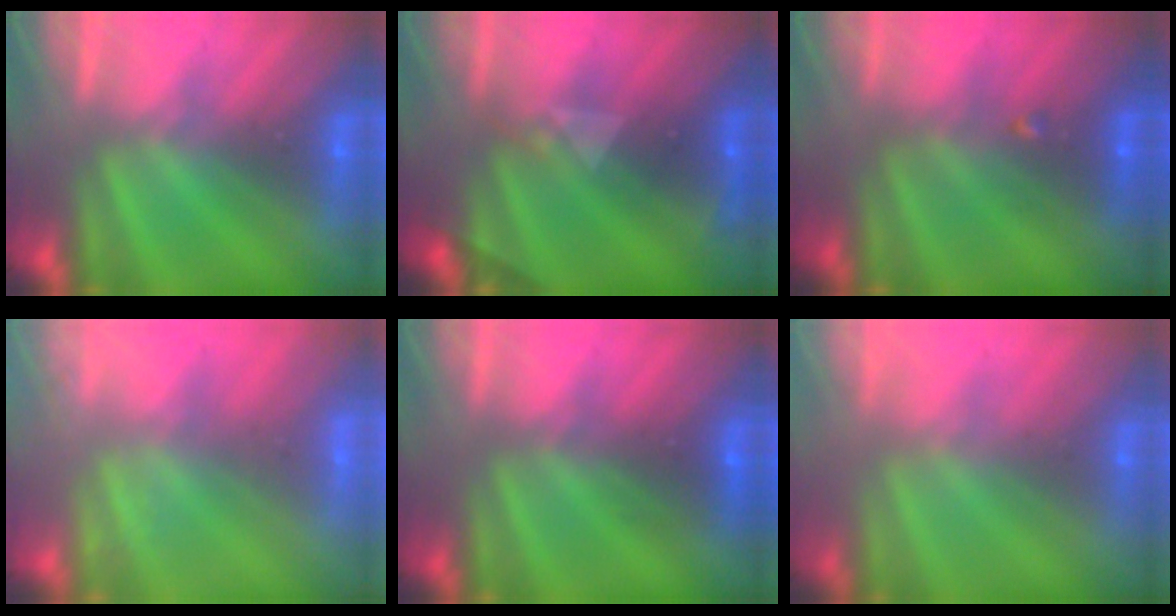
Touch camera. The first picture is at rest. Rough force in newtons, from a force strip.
{"total": 2.5}
{"total": 1.9}
{"total": 1.9}
{"total": 2.4}
{"total": 2.7}